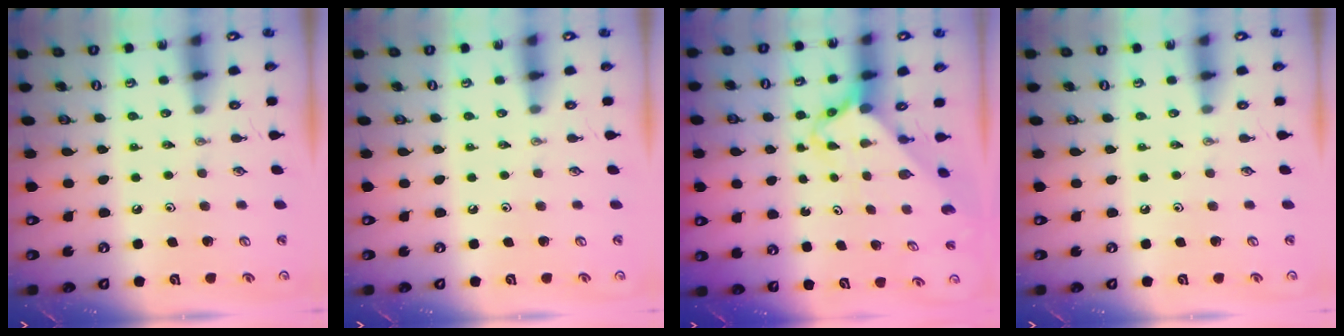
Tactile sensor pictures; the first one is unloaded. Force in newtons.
{"total": 0.0}
{"total": 2.6, "press": 2.6, "slide": 0.3}
{"total": 0.0}